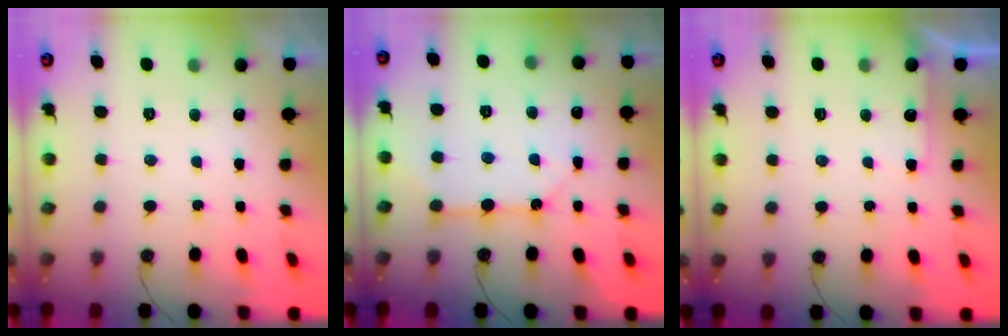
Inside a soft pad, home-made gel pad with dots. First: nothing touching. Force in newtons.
{"total": 10.8, "press": 10.8, "slide": 1.0}
{"total": 4.1, "press": 4.1, "slide": 0.5}